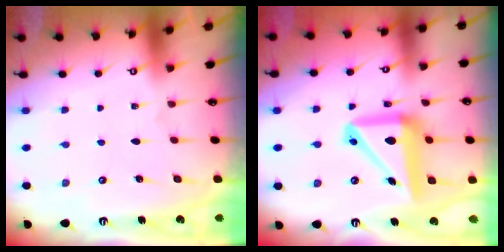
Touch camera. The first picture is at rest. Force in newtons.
{"total": 15.4, "press": 15.3, "slide": 2.3}